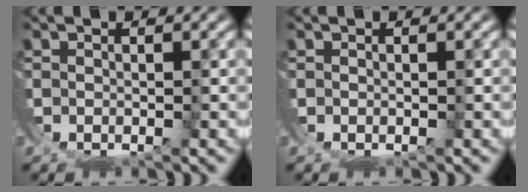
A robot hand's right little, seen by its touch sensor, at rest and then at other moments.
{"total": 0.0}